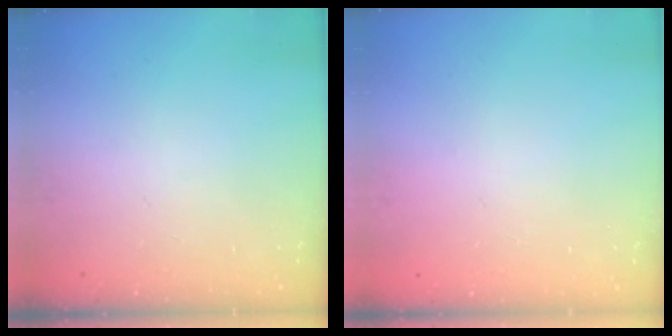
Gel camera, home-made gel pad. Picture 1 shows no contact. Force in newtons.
{"total": 0.0}